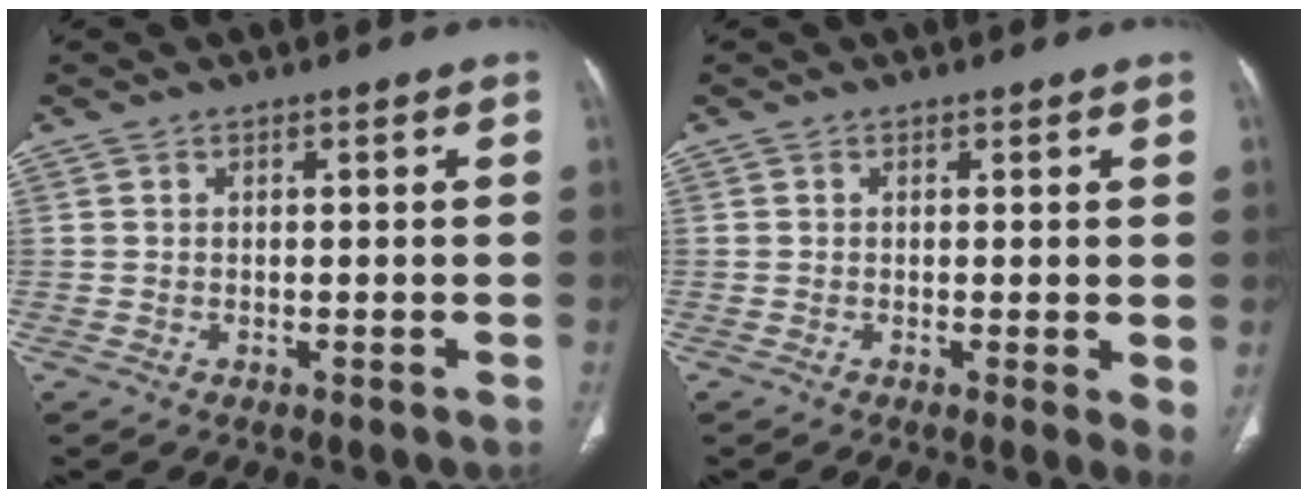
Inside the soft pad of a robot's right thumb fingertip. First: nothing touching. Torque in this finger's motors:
{"motor_torque": [-0.01, 0.80, -0.17, 0.01, -0.01]}